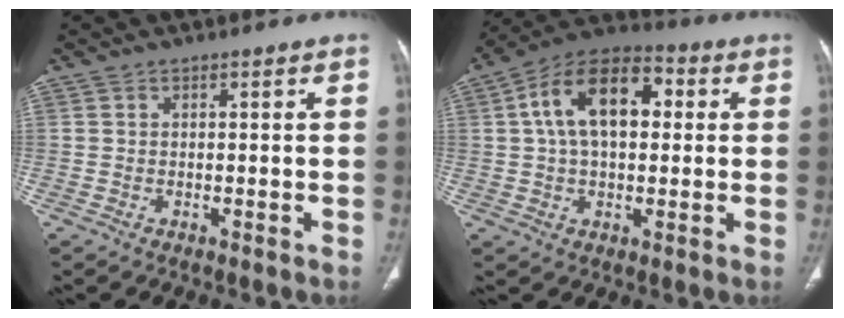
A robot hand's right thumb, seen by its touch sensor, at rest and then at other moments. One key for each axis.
{"total": 15.6, "fx": 3.1, "fy": 9.1, "fz": 12.3, "tx": -0.195, "ty": 0.027, "tz": 0.045}